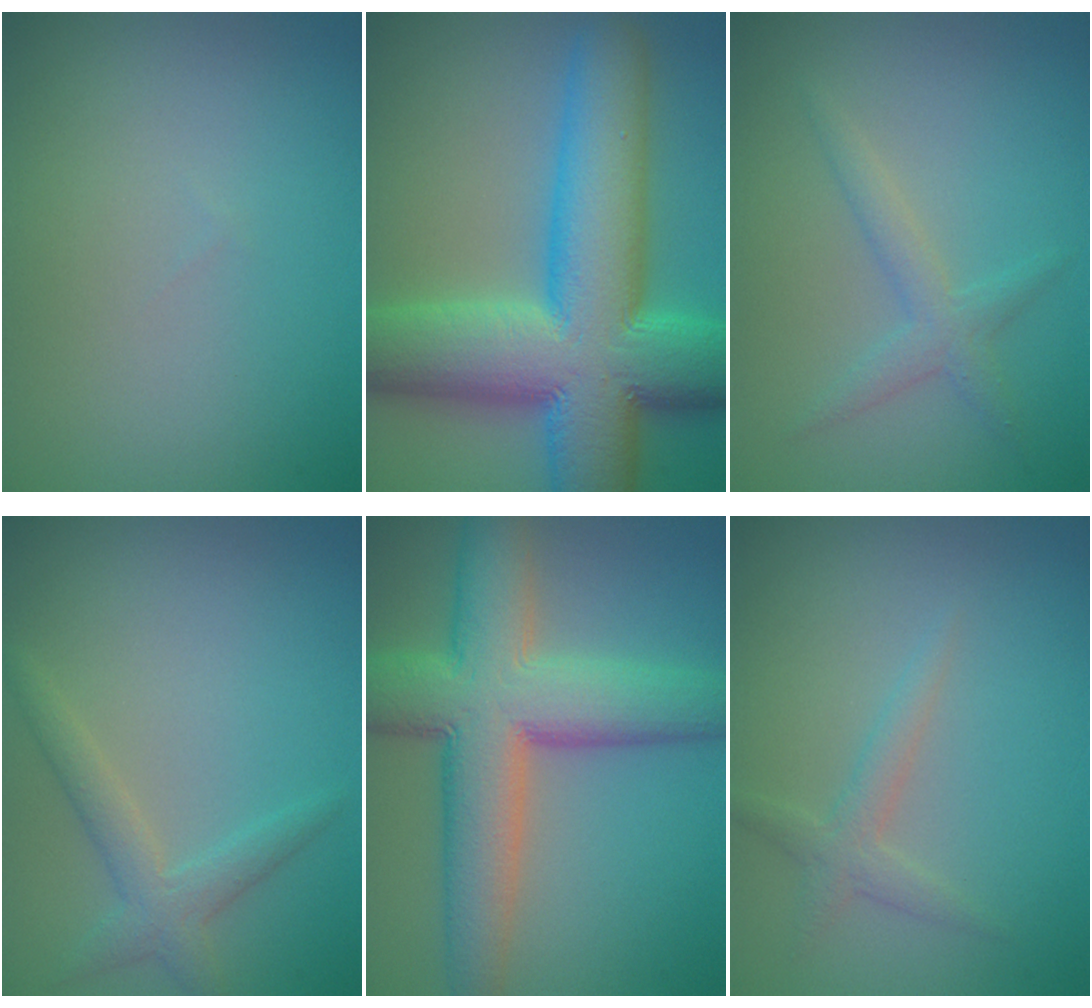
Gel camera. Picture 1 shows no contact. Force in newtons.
{"total": 15.0, "press": 14.9, "slide": 0.3}
{"total": 2.0, "press": 2.0, "slide": 0.1}
{"total": 2.4, "press": 2.4, "slide": 0.2}
{"total": 10.4, "press": 10.4, "slide": 0.5}
{"total": 1.8, "press": 1.8, "slide": 0.1}